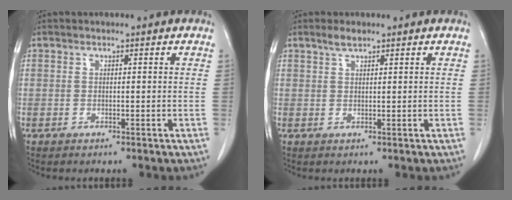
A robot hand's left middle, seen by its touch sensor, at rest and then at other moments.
{"total": 1.7, "force": [1.4, 0.3, 1.0], "torque": [-0.022, 0.002, 0.029]}